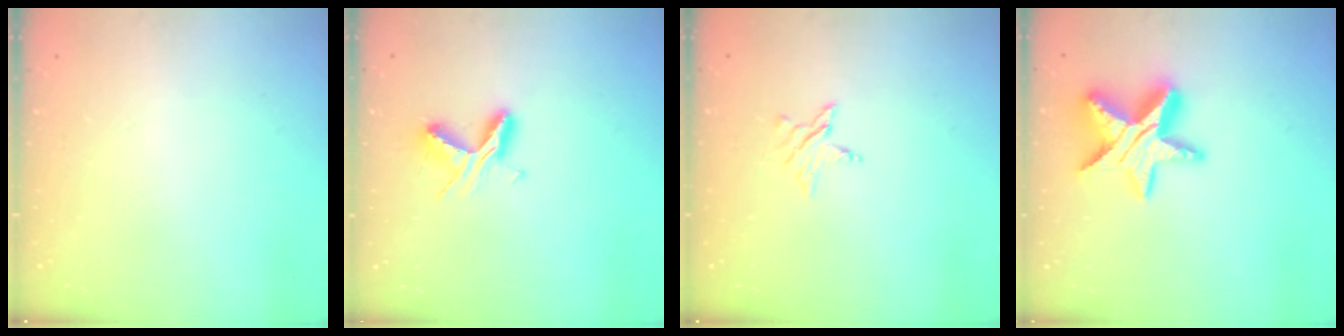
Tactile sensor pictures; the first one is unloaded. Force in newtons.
{"total": 6.5, "press": 6.5, "slide": 0.5}
{"total": 4.3, "press": 4.3, "slide": 0.4}
{"total": 15.3, "press": 15.2, "slide": 1.1}